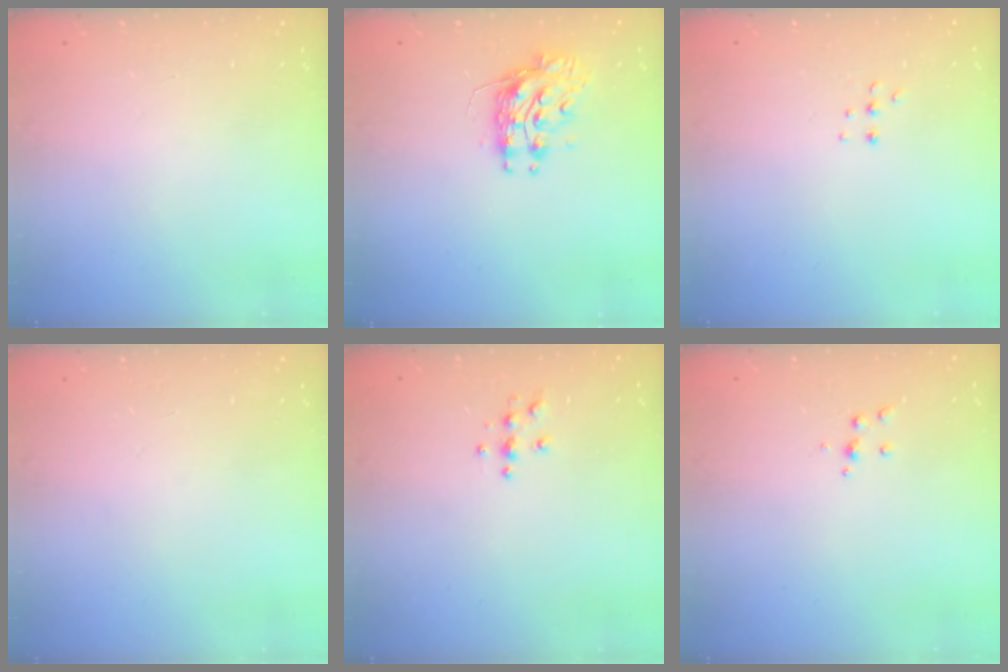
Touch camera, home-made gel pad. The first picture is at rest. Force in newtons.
{"total": 9.3, "press": 9.2, "slide": 0.6}
{"total": 3.6, "press": 3.5, "slide": 0.9}
{"total": 0.0}
{"total": 3.9, "press": 3.8, "slide": 0.4}
{"total": 5.0, "press": 4.9, "slide": 0.8}